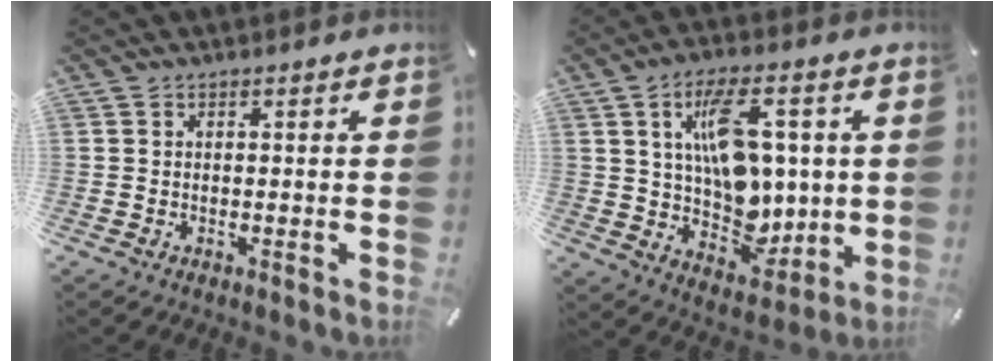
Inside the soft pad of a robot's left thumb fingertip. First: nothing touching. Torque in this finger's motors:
{"motor_torque": [0.66, 0.80, 0.62, -0.13, 0.25]}